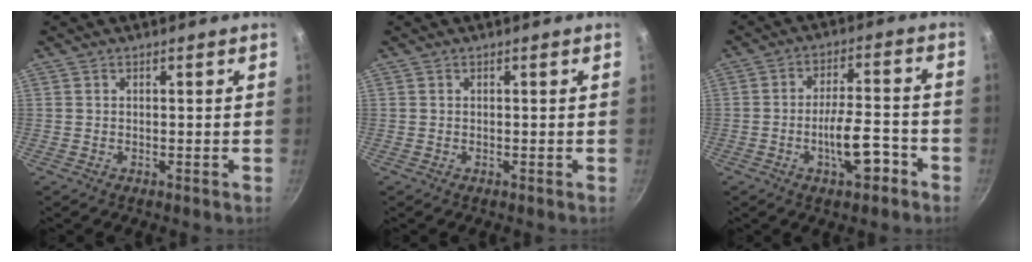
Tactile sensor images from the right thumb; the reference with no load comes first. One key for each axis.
{"total": 0.0}
{"total": 9.5, "fx": -4.2, "fy": 3.3, "fz": 7.8, "tx": -0.119, "ty": 0.034, "tz": -0.069}